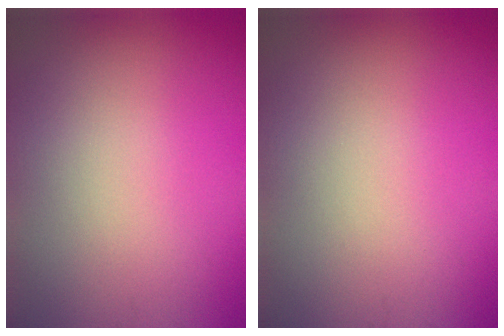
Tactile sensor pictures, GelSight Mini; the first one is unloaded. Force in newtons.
{"total": 0.0}